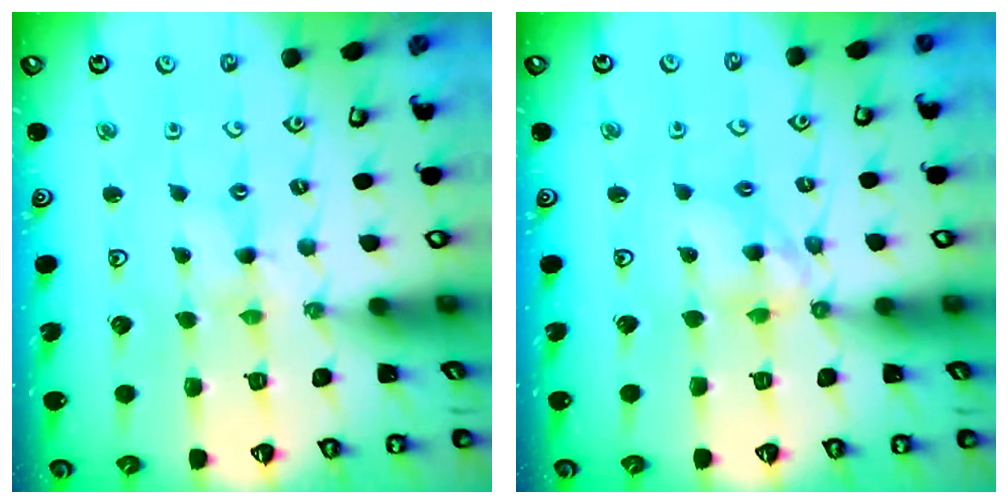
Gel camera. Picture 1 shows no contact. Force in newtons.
{"total": 7.4, "press": 7.4, "slide": 0.8}